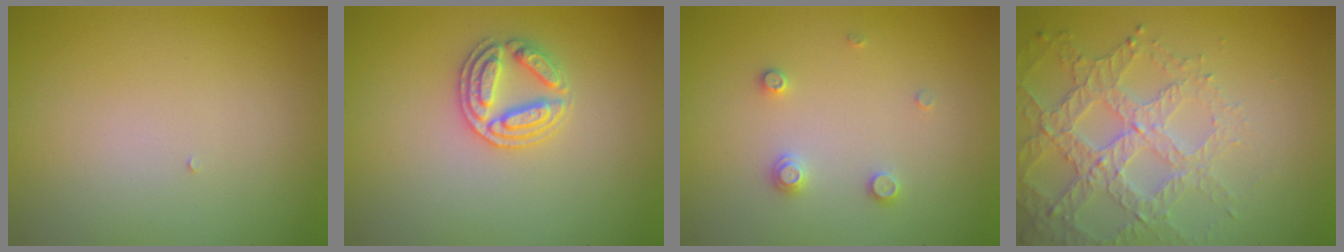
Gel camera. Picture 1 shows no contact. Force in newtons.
{"total": 2.8, "press": 2.7, "slide": 0.4}
{"total": 1.5, "press": 1.5, "slide": 0.2}
{"total": 4.7, "press": 4.2, "slide": 2.2}